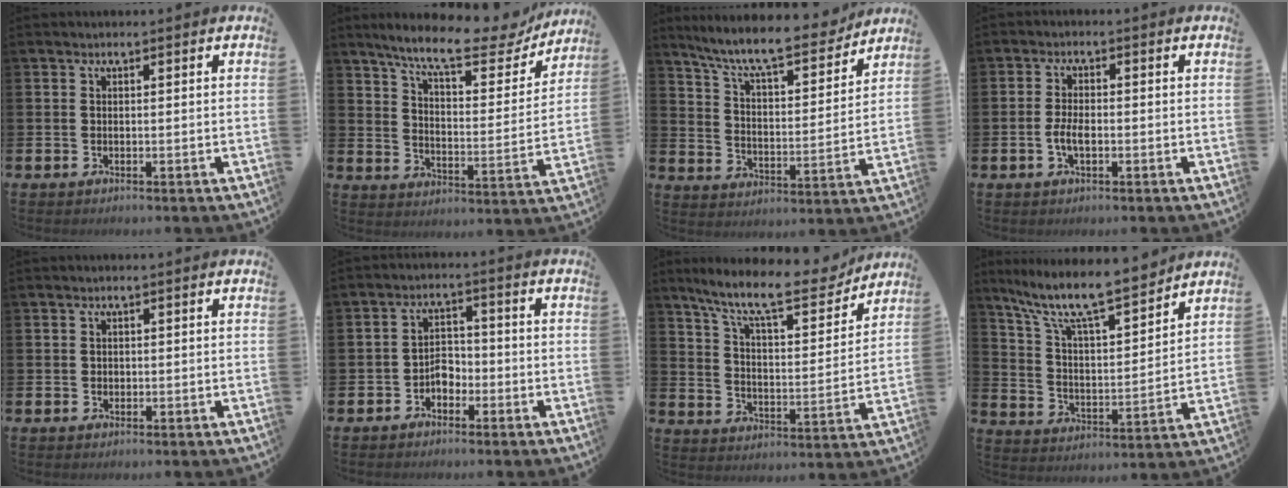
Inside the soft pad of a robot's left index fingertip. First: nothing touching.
{"total": 10.8, "force": [9.3, 2.2, 5.0], "torque": [-0.114, -0.058, 0.154]}
{"total": 9.9, "force": [8.9, 1.6, 4.1], "torque": [-0.112, -0.059, 0.150]}
{"total": 2.8, "force": [-0.7, 1.3, 2.4], "torque": [-0.044, 0.003, -0.014]}
{"total": 0.6, "force": [0.2, 0.6, 0.1], "torque": [0.006, 0.002, 0.001]}
{"total": 2.9, "force": [-1.9, 1.8, 1.0], "torque": [-0.022, 0.009, -0.043]}
{"total": 11.6, "force": [9.7, 2.5, 5.8], "torque": [-0.138, -0.057, 0.162]}
{"total": 10.7, "force": [9.3, 1.5, 5.0], "torque": [-0.129, -0.060, 0.157]}